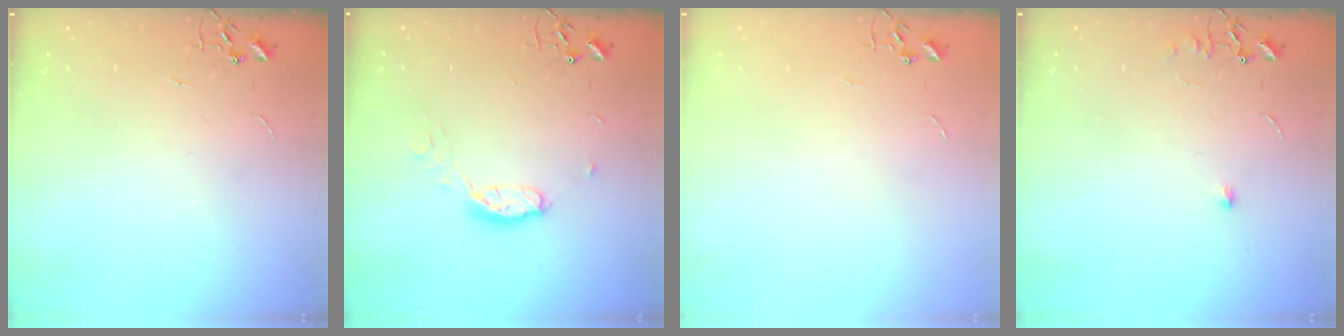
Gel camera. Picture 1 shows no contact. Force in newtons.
{"total": 7.6, "press": 7.6, "slide": 0.5}
{"total": 0.0}
{"total": 6.7, "press": 6.7, "slide": 0.9}